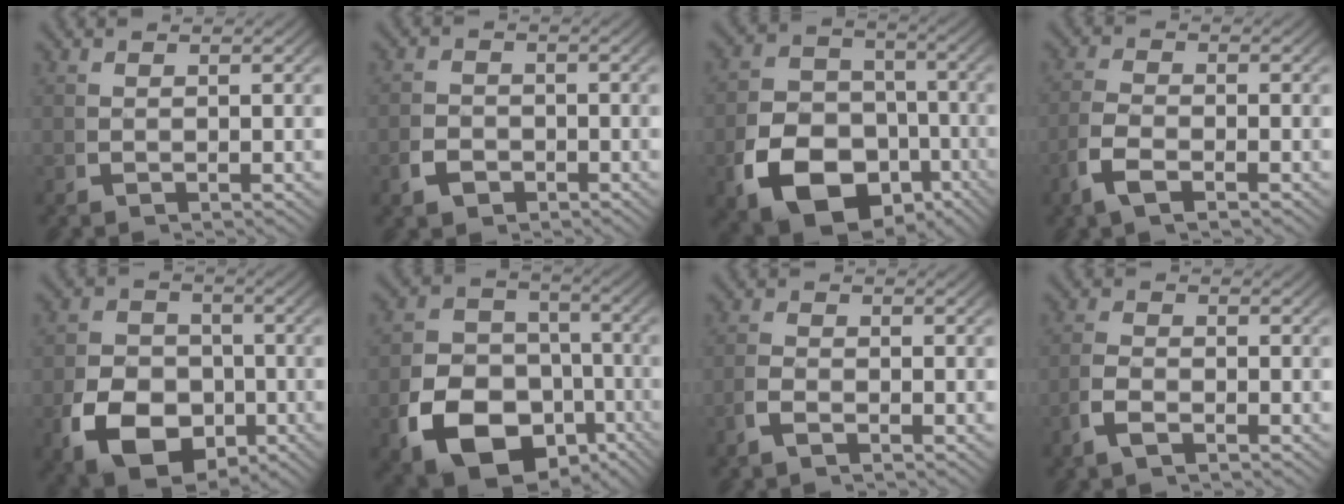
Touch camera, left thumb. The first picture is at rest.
{"total": 2.2, "force": [-1.3, 1.5, 0.9], "torque": [-0.019, -0.009, -0.021]}
{"total": 13.7, "force": [-5.0, 10.3, 7.5], "torque": [-0.144, -0.052, -0.071]}
{"total": 3.0, "force": [-1.3, 1.5, 2.3], "torque": [-0.065, -0.006, -0.025]}
{"total": 10.1, "force": [-3.0, 7.6, 6.0], "torque": [-0.113, -0.040, -0.037]}
{"total": 15.2, "force": [-5.7, 11.3, 8.3], "torque": [-0.164, -0.066, -0.076]}
{"total": 1.3, "force": [-1.0, 0.5, 0.7], "torque": [-0.019, -0.003, -0.023]}
{"total": 2.0, "force": [-1.1, 1.0, 1.3], "torque": [-0.037, -0.005, -0.024]}